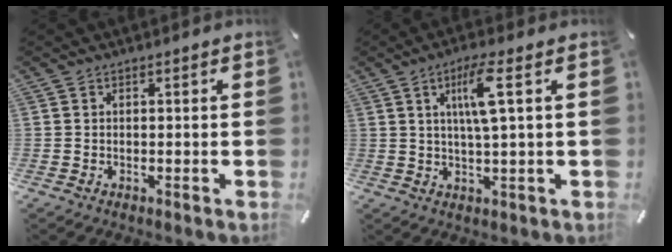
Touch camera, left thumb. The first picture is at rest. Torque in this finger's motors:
{"motor_torque": [1.29, 1.69, 1.15, -0.48, 0.37]}